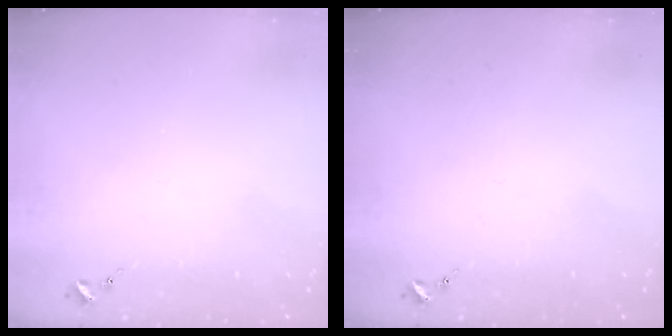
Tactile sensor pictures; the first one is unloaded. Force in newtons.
{"total": 0.0}